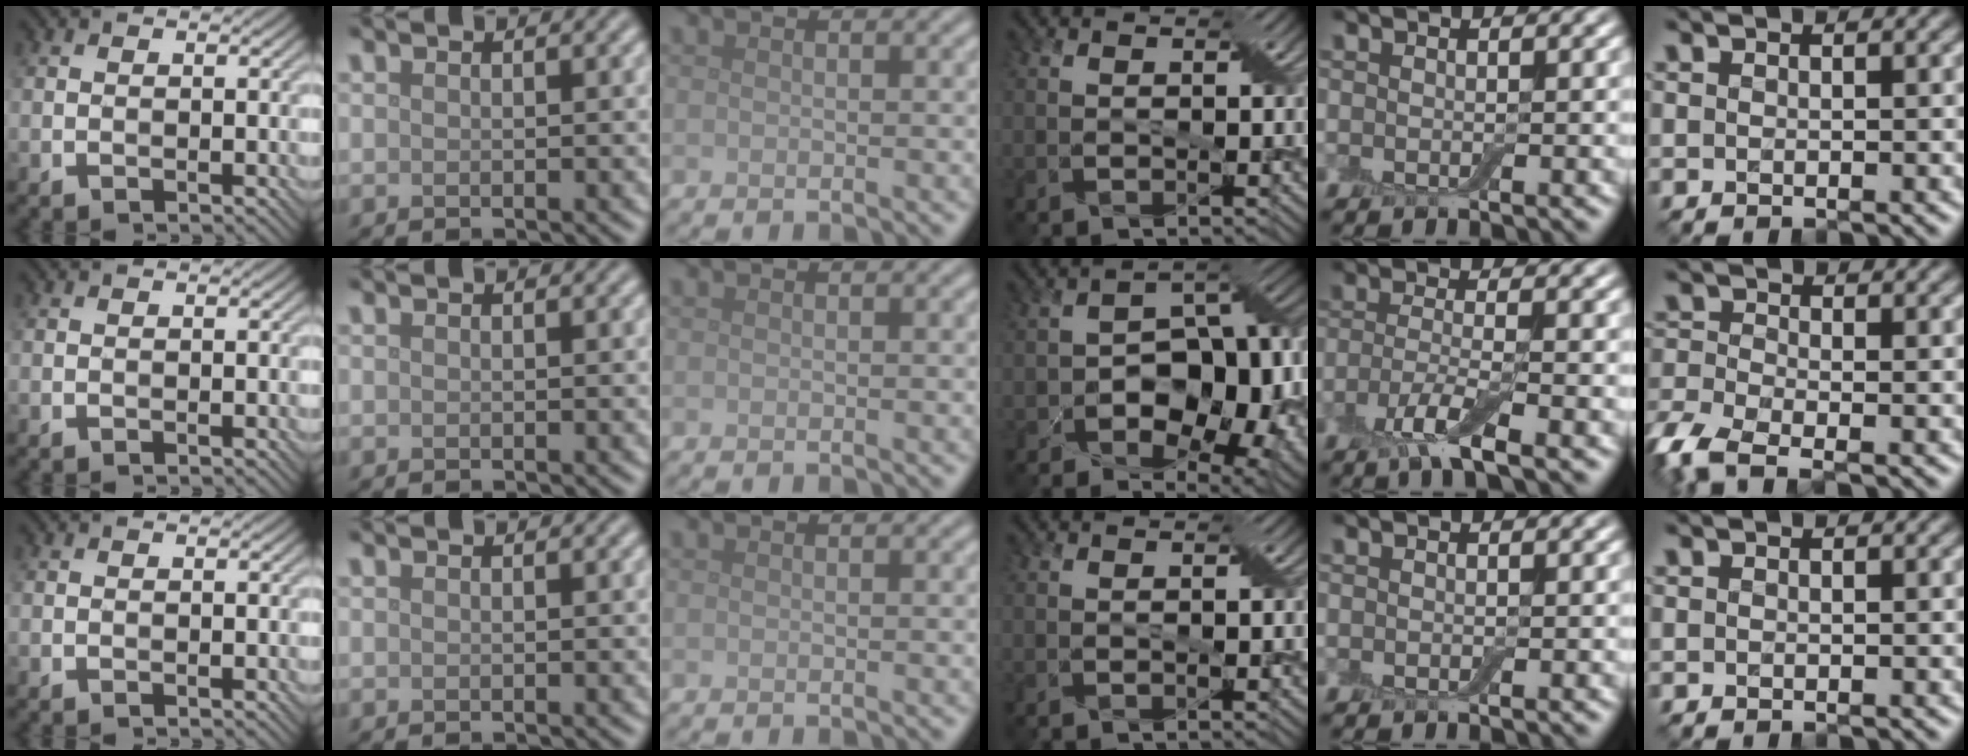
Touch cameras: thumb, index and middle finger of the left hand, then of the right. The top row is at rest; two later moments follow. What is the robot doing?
{"motion": "pour", "object": "bowl"}